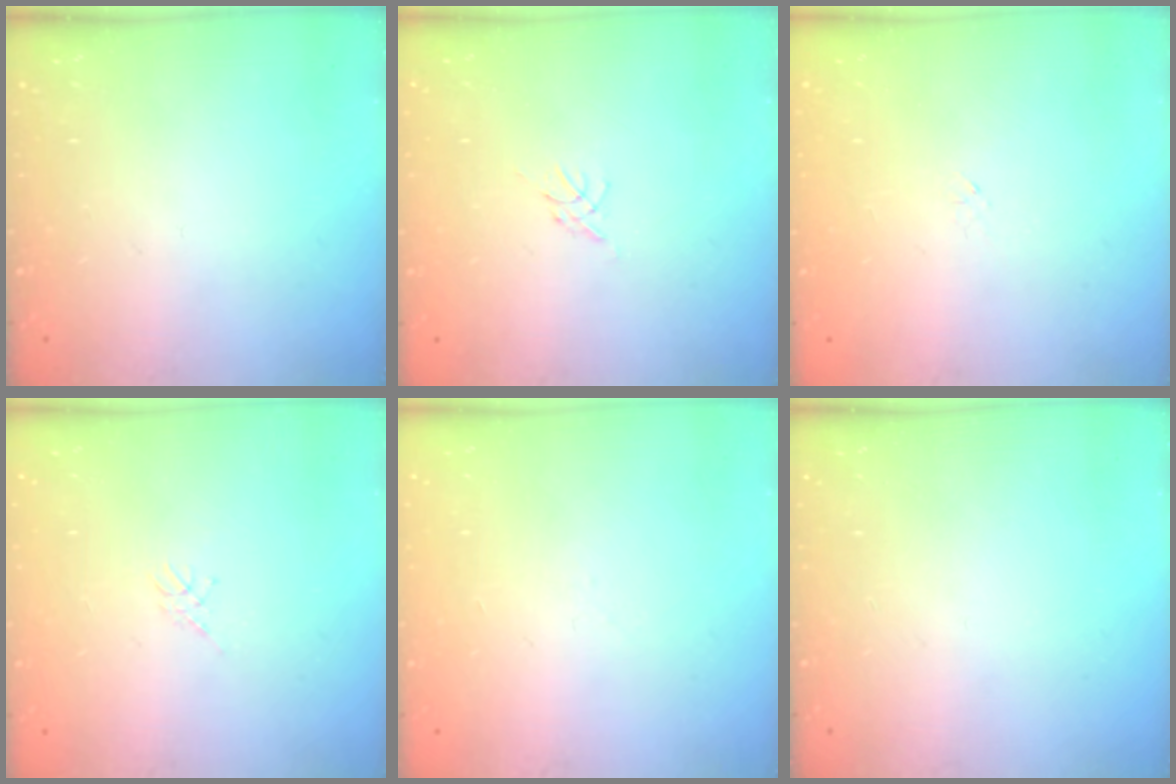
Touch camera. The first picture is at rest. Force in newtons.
{"total": 0.0}
{"total": 1.2, "press": 1.2, "slide": 0.4}
{"total": 1.1, "press": 1.1, "slide": 0.3}
{"total": 2.0, "press": 1.9, "slide": 0.5}
{"total": 0.0}